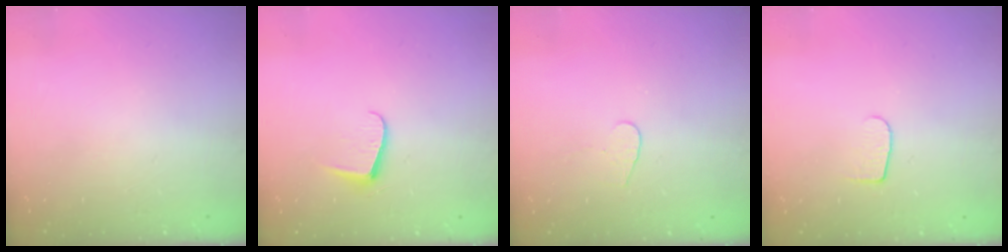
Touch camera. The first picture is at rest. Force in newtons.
{"total": 5.9, "press": 5.9, "slide": 0.6}
{"total": 4.0, "press": 4.0, "slide": 0.4}
{"total": 5.8, "press": 5.8, "slide": 0.7}